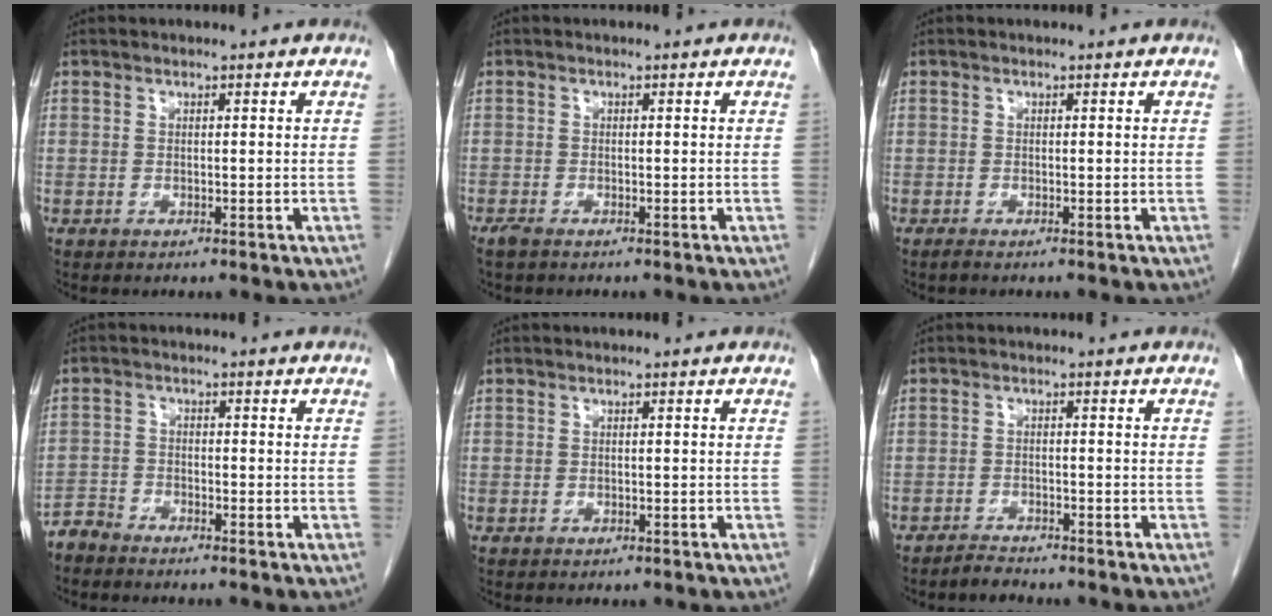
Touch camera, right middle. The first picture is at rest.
{"total": 1.5, "force": [-1.2, 0.4, 0.7], "torque": [-0.021, -0.005, -0.020]}
{"total": 0.6, "force": [-0.4, -0.1, 0.3], "torque": [-0.008, -0.001, -0.009]}
{"total": 2.5, "force": [-2.4, 0.2, -0.2], "torque": [0.014, -0.007, -0.049]}
{"total": 0.0}
{"total": 1.8, "force": [-1.8, 0.1, 0.1], "torque": [0.000, -0.005, -0.029]}